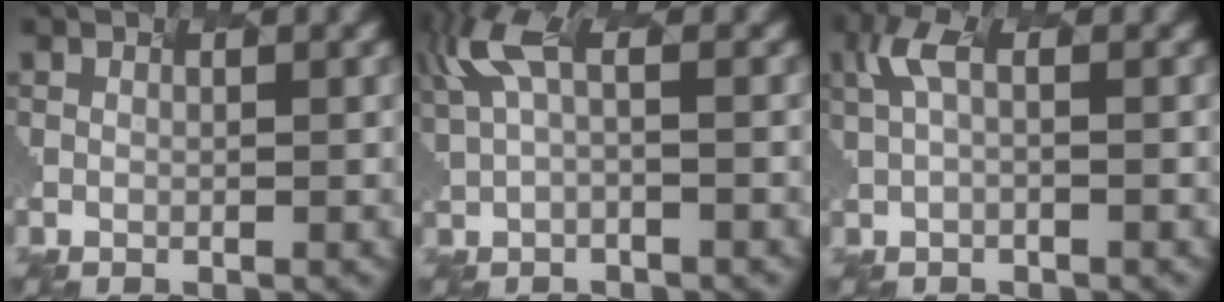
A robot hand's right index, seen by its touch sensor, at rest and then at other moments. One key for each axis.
{"total": 3.5, "fx": 0.5, "fy": 0.4, "fz": 3.4, "tx": -0.088, "ty": 0.016, "tz": 0.045}
{"total": 1.5, "fx": -0.6, "fy": -0.2, "fz": 1.4, "tx": -0.044, "ty": 0.006, "tz": 0.022}